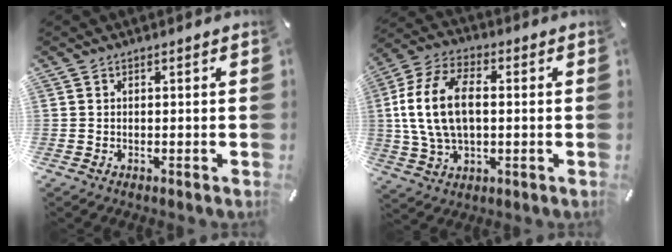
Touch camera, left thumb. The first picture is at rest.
{"total": 14.2, "force": [0.8, 9.1, 10.9], "torque": [-0.242, 0.010, 0.015]}